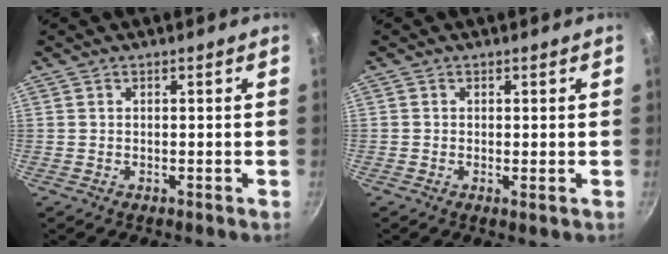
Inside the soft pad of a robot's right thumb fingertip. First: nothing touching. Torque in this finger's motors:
{"motor_torque": [-0.65, -0.31, -0.51, 0.00, 0.05]}